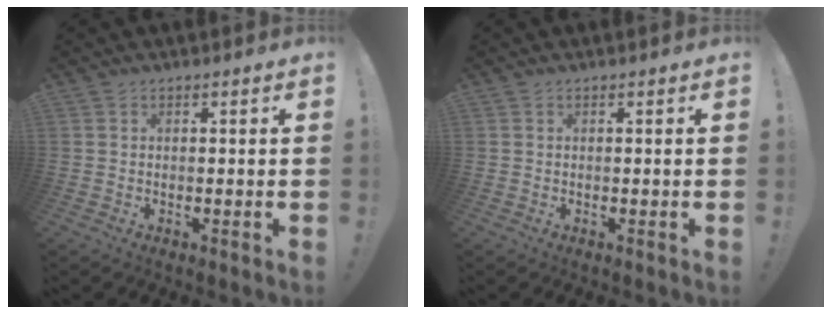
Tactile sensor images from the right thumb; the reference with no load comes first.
{"total": 0.0}